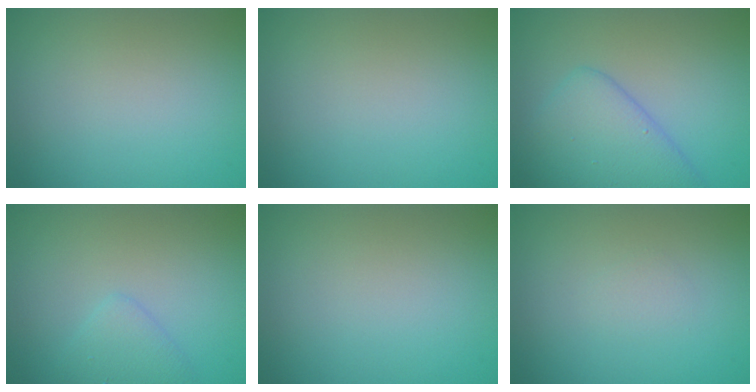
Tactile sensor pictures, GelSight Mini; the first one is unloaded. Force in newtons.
{"total": 0.0}
{"total": 5.6, "press": 5.6, "slide": 0.2}
{"total": 1.9, "press": 1.9, "slide": 0.0}
{"total": 0.0}
{"total": 0.7, "press": 0.7, "slide": 0.1}